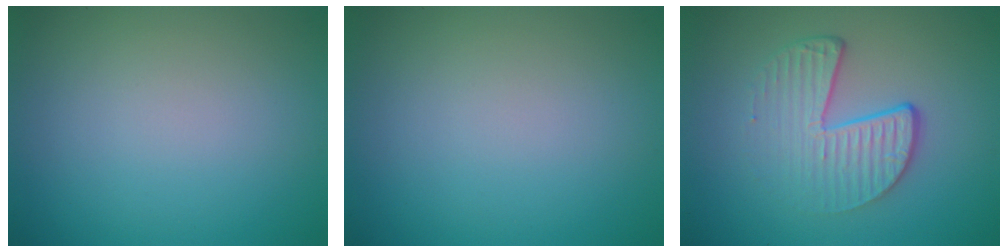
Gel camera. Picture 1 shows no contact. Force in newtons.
{"total": 0.0}
{"total": 4.7, "press": 3.0, "slide": 3.6}